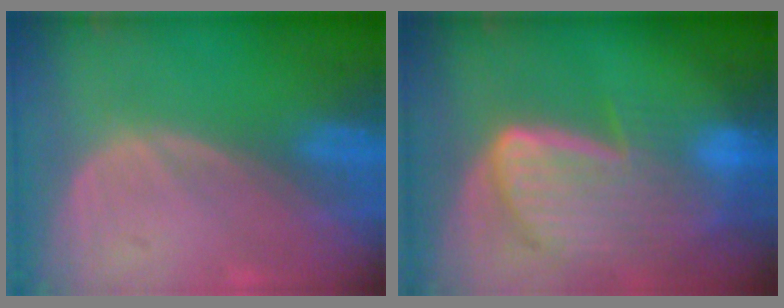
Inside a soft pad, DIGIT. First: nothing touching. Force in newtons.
{"total": 9.1, "press": 8.0, "slide": 4.3}